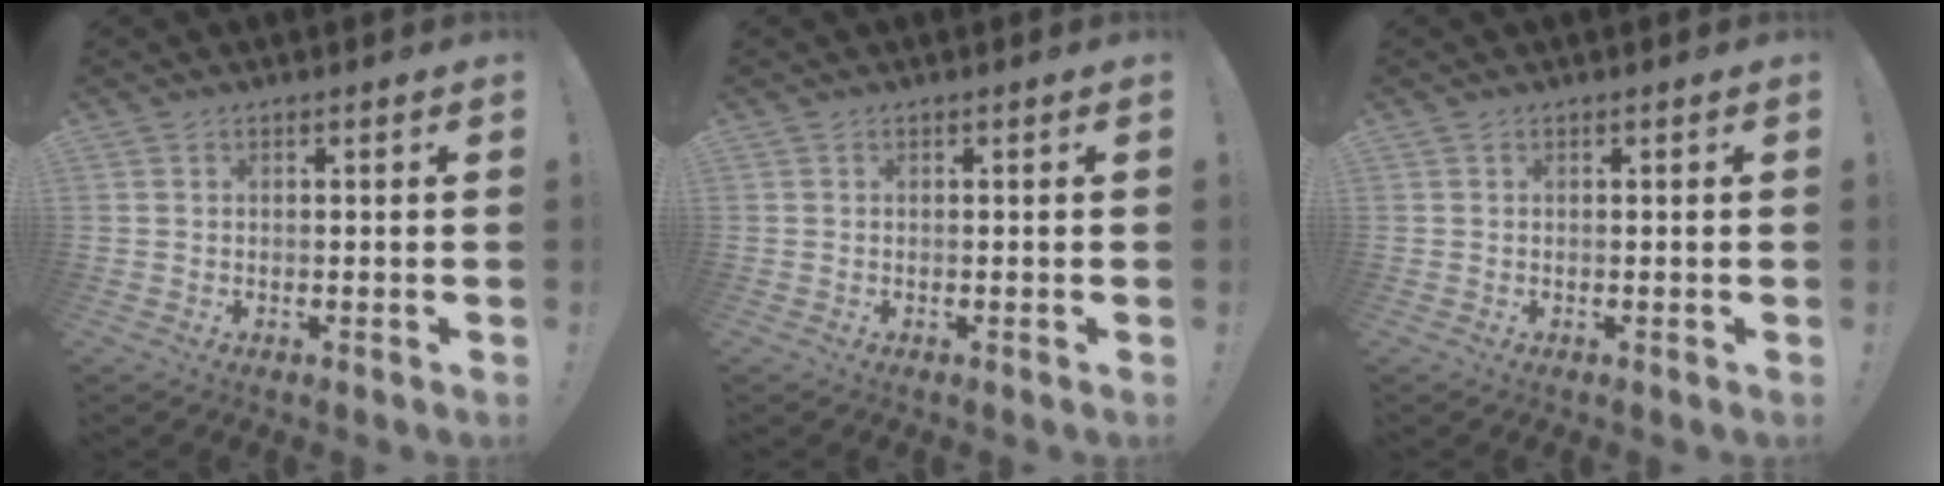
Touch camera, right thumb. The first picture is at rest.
{"total": 0.0}
{"total": 0.0}